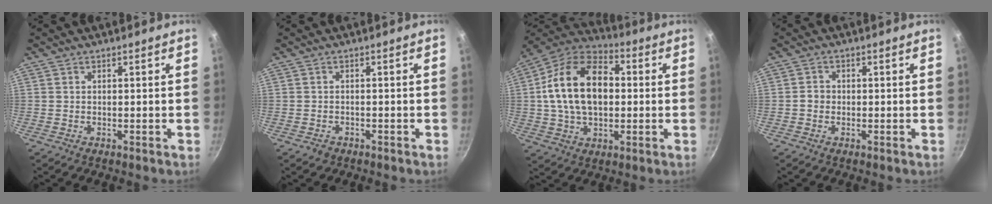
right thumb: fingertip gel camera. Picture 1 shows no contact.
{"total": 1.5, "force": [-0.9, 1.1, 0.4], "torque": [-0.010, 0.009, -0.009]}
{"total": 19.2, "force": [1.5, 12.5, 14.5], "torque": [-0.227, 0.029, 0.013]}
{"total": 2.0, "force": [-0.4, 1.7, 0.8], "torque": [-0.004, 0.009, -0.009]}